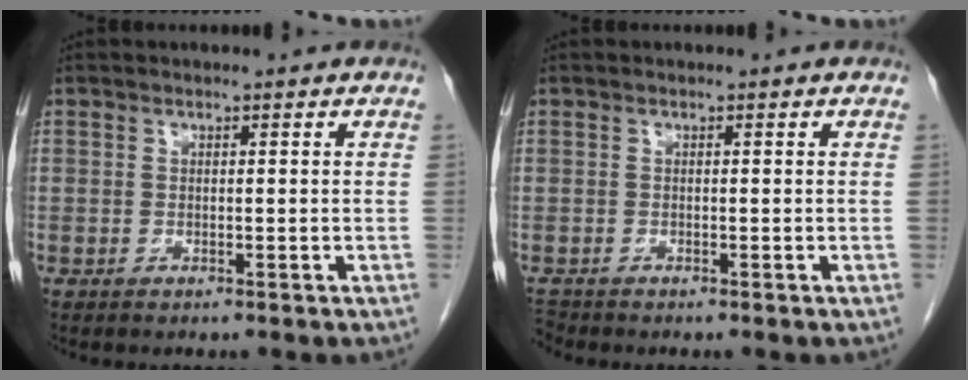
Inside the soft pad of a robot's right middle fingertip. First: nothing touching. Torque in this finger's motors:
{"motor_torque": [-0.28, 0.06, -0.08, -0.02]}